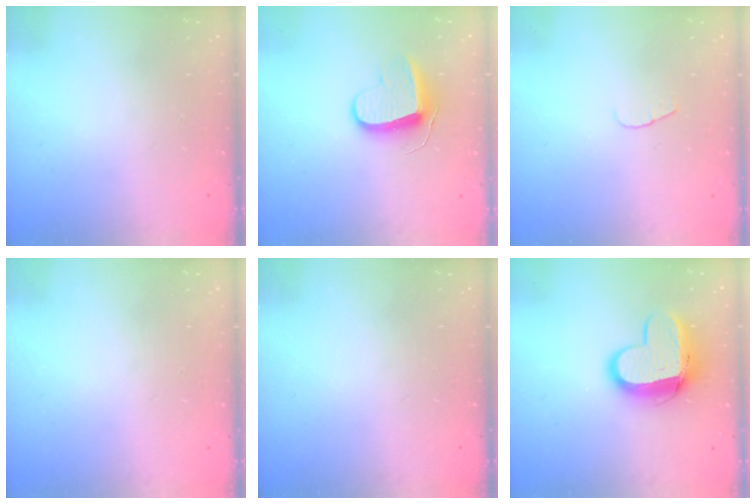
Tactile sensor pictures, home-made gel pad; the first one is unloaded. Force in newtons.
{"total": 8.9, "press": 8.9, "slide": 0.1}
{"total": 4.1, "press": 4.1, "slide": 0.4}
{"total": 0.5, "press": 0.5, "slide": 0.1}
{"total": 0.0}
{"total": 11.6, "press": 11.5, "slide": 1.2}